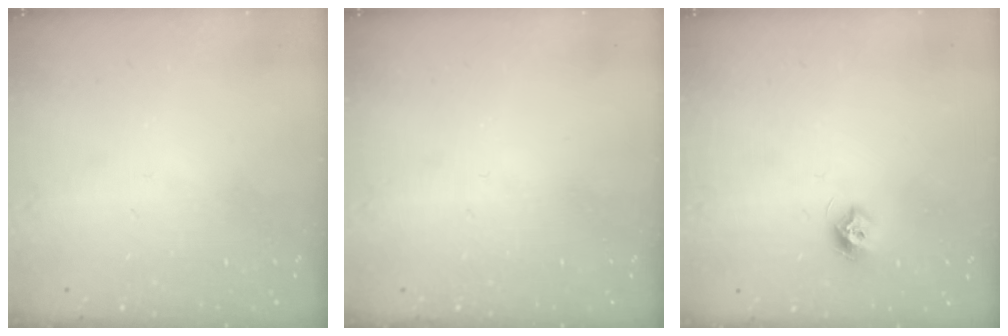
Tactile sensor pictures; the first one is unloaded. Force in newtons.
{"total": 0.0}
{"total": 7.3, "press": 7.3, "slide": 0.6}